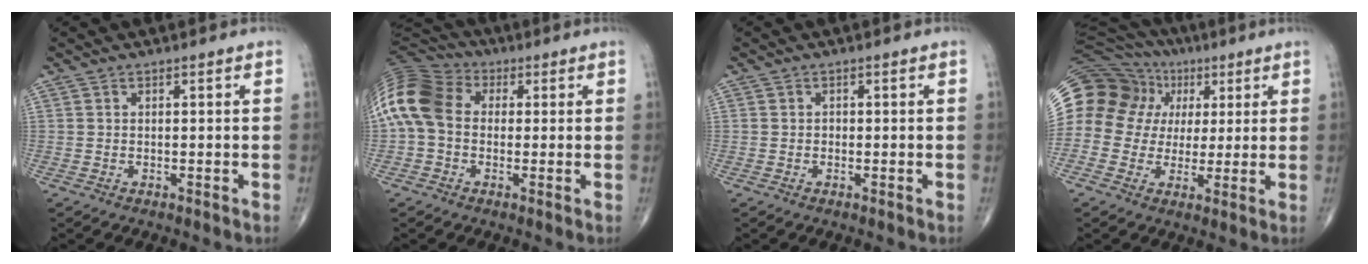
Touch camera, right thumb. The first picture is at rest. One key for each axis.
{"total": 14.5, "fx": 1.1, "fy": 10.8, "fz": 9.5, "tx": -0.197, "ty": 0.037, "tz": 0.009}
{"total": 0.5, "fx": -0.2, "fy": 0.5, "fz": 0.2, "tx": 0.002, "ty": 0.003, "tz": -0.005}
{"total": 25.2, "fx": 6.1, "fy": 22.1, "fz": 10.4, "tx": -0.253, "ty": 0.099, "tz": 0.119}